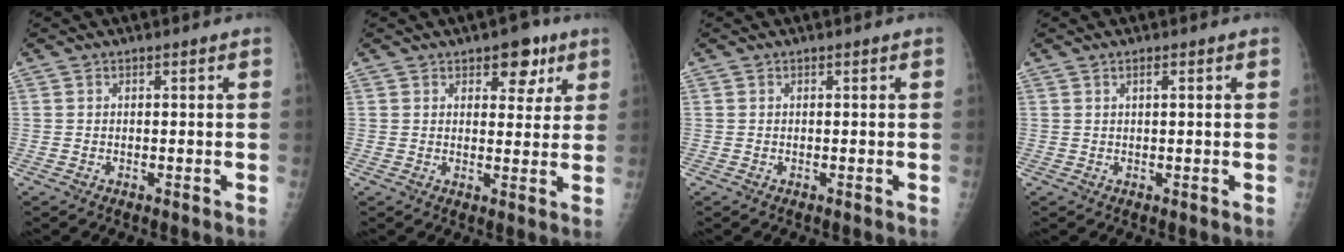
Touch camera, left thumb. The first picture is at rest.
{"total": 6.5, "force": [3.6, 3.8, 3.8], "torque": [-0.014, -0.014, 0.044]}
{"total": 0.0}
{"total": 1.0, "force": [0.4, 0.2, 0.9], "torque": [-0.020, 0.005, 0.007]}